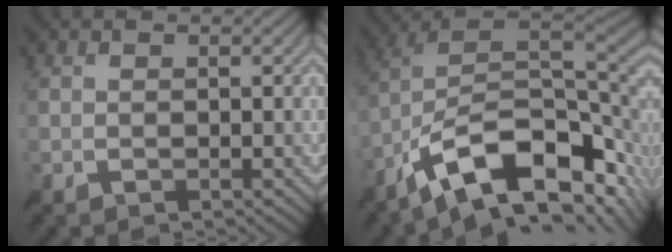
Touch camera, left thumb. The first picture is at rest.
{"total": 15.9, "force": [-5.7, 7.6, 12.8], "torque": [-0.232, 0.004, -0.099]}